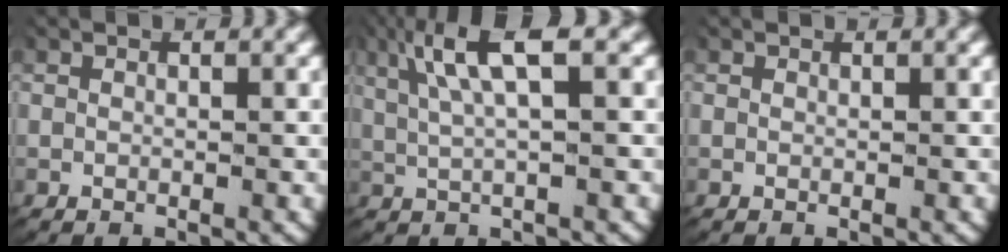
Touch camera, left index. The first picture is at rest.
{"total": 6.4, "force": [2.8, 1.9, 5.5], "torque": [-0.101, 0.015, 0.042]}
{"total": 0.0}